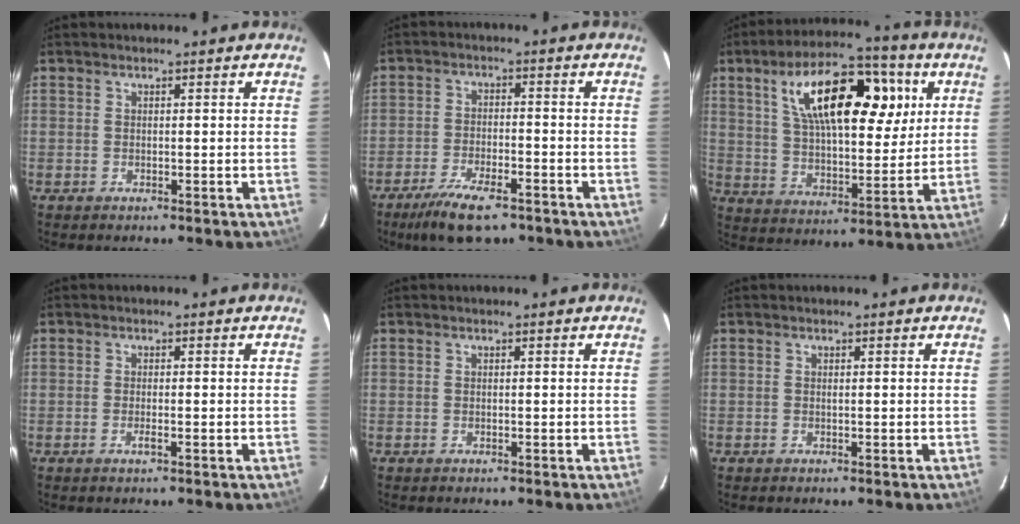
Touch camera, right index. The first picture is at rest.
{"total": 10.3, "force": [-7.4, 3.6, 6.3], "torque": [-0.143, -0.014, -0.128]}
{"total": 20.9, "force": [8.0, 9.4, 16.8], "torque": [-0.297, 0.034, 0.132]}
{"total": 1.2, "force": [-0.5, 0.0, 1.1], "torque": [-0.022, -0.001, -0.011]}
{"total": 0.0}
{"total": 0.0}